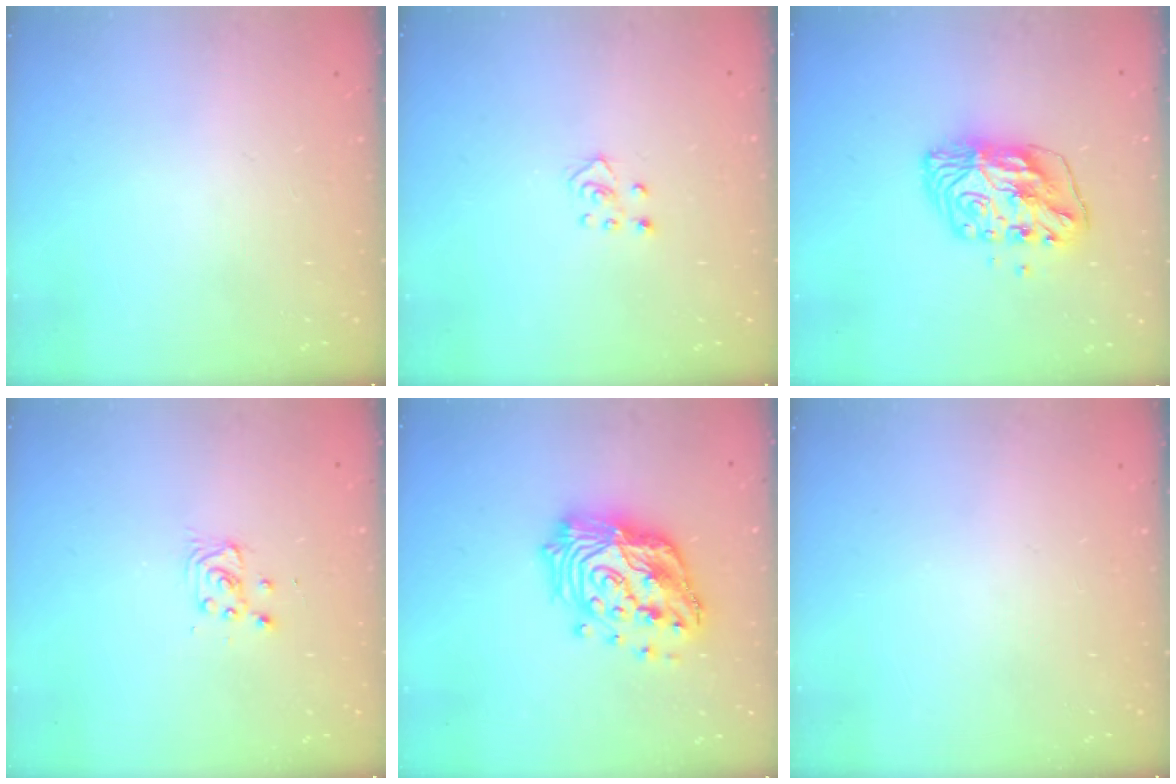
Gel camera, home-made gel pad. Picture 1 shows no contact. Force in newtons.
{"total": 3.1, "press": 3.1, "slide": 0.4}
{"total": 11.3, "press": 11.2, "slide": 1.6}
{"total": 3.3, "press": 3.3, "slide": 0.4}
{"total": 20.6, "press": 20.4, "slide": 2.2}
{"total": 0.0}